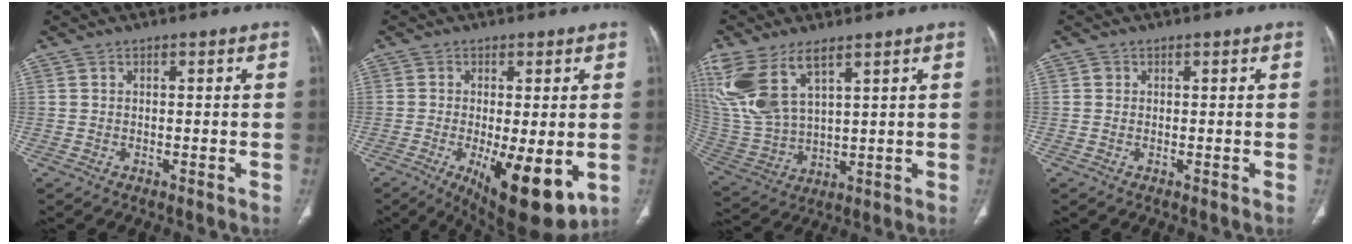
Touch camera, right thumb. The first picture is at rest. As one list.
[{"total": 13.7, "force": [-3.8, 4.7, 12.4], "torque": [-0.176, -0.025, -0.043]}, {"total": 15.5, "force": [8.2, 7.1, 11.2], "torque": [-0.253, -0.024, 0.183]}, {"total": 0.6, "force": [0.1, 0.6, 0.2], "torque": [0.001, 0.003, 0.003]}]